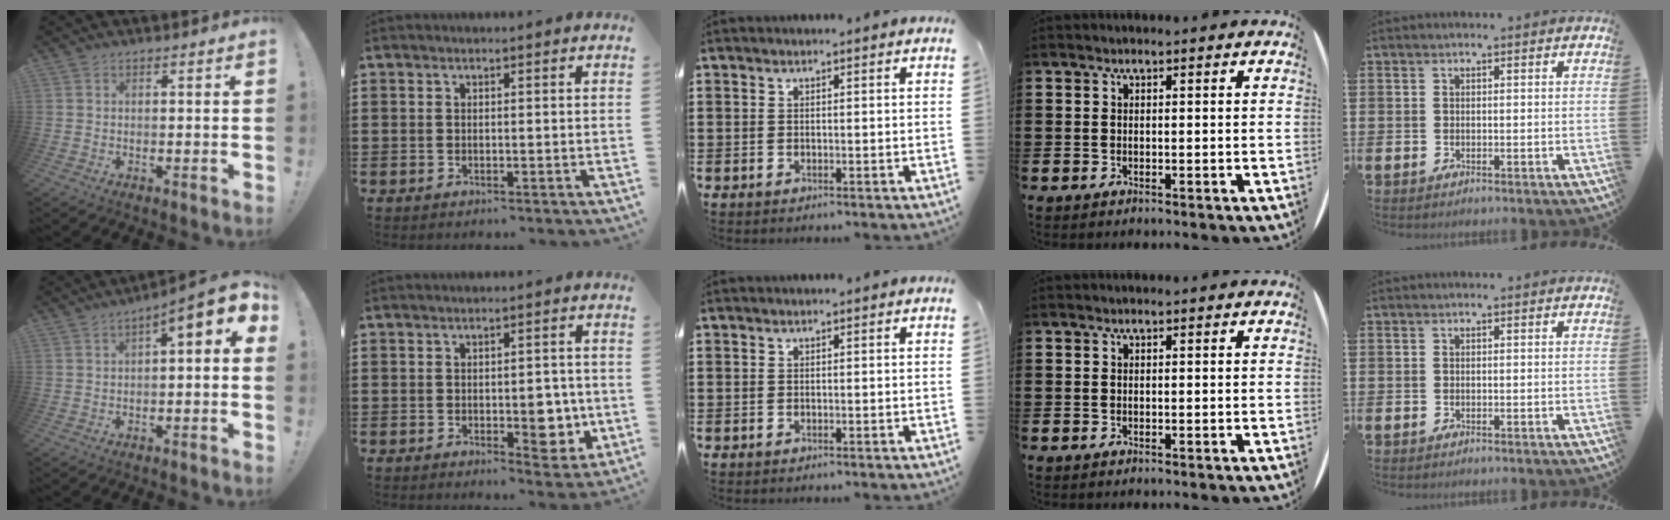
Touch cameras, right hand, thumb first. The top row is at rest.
{"thumb": {"total": 7.7, "force": [2.7, 1.5, 7.1], "torque": [-0.100, -0.025, 0.042]}, "index": {"total": 5.3, "force": [-1.1, 2.8, 4.3], "torque": [-0.057, 0.004, -0.021]}}